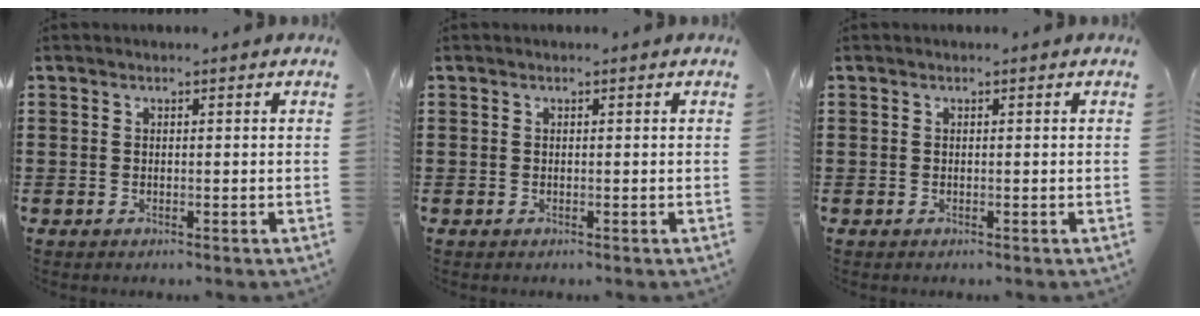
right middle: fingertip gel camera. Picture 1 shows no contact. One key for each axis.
{"total": 0.0}
{"total": 0.0}